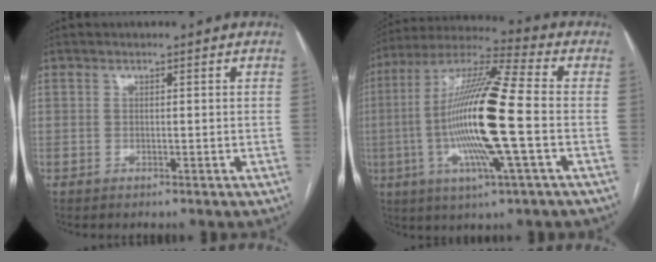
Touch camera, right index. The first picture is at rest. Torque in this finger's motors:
{"motor_torque": [2.14, 0.00, 0.67, 0.21]}